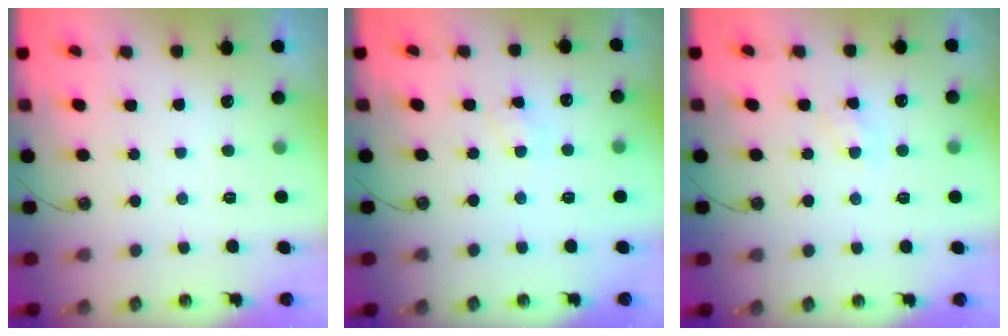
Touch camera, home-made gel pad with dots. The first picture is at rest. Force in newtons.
{"total": 4.3, "press": 4.2, "slide": 0.6}
{"total": 6.7, "press": 6.6, "slide": 0.9}